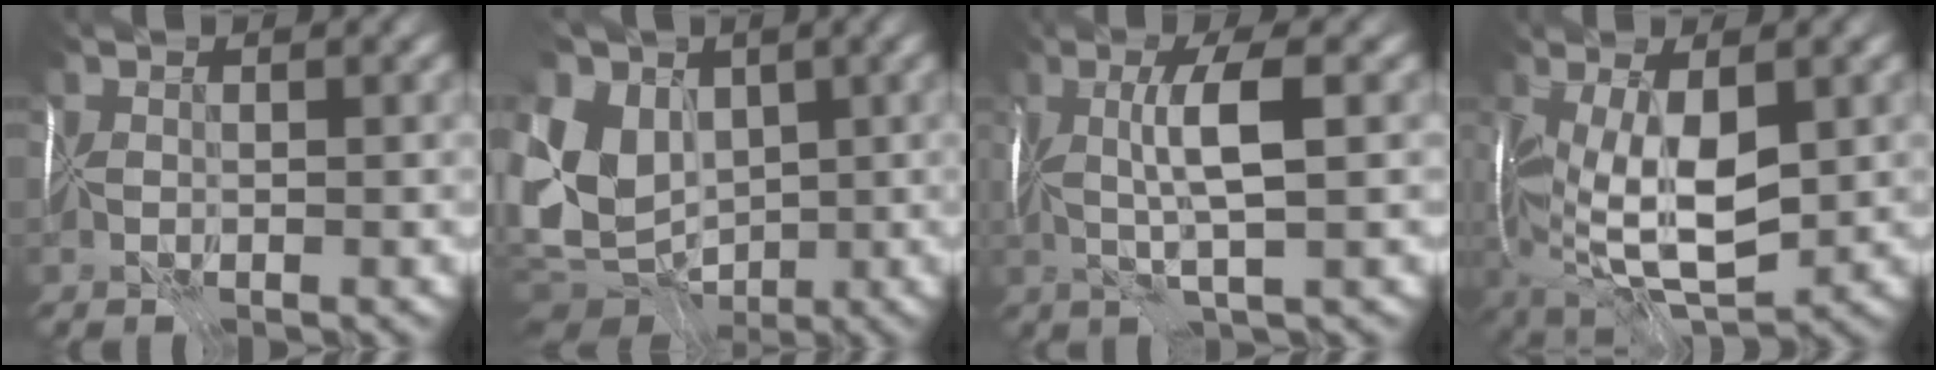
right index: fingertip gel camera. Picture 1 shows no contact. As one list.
[{"total": 11.4, "force": [-0.3, 9.1, 6.7], "torque": [-0.153, -0.015, 0.002]}, {"total": 3.8, "force": [0.2, -0.7, 3.7], "torque": [-0.059, -0.006, 0.008]}, {"total": 8.5, "force": [-0.3, 3.3, 7.9], "torque": [-0.144, -0.009, -0.010]}]